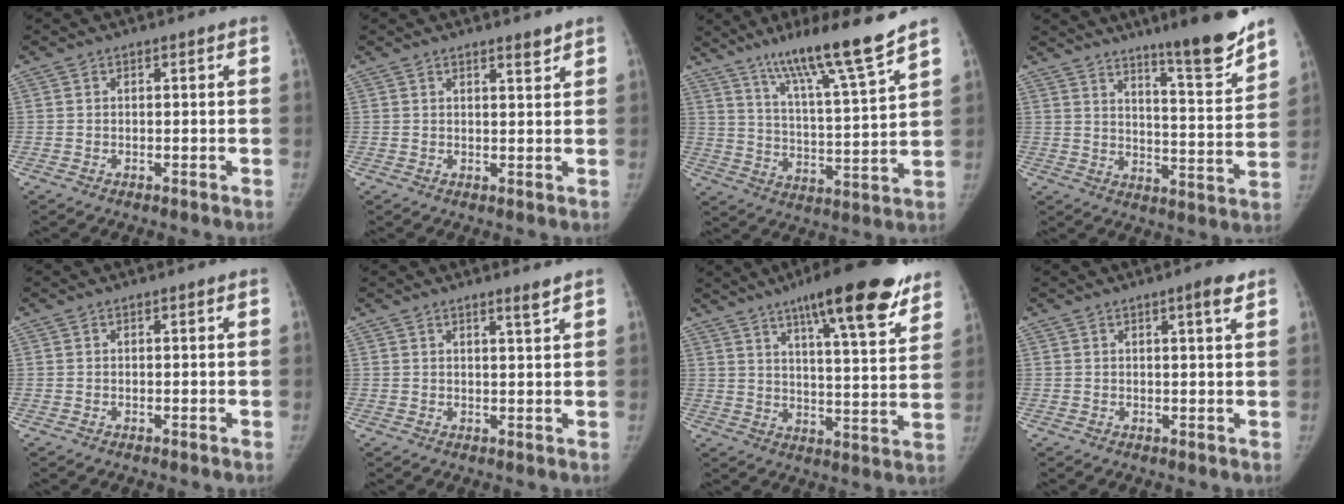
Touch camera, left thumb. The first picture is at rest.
{"total": 2.0, "force": [1.7, 0.1, 1.0], "torque": [-0.012, -0.016, 0.027]}
{"total": 15.4, "force": [11.6, -0.1, 10.0], "torque": [-0.156, -0.071, 0.196]}
{"total": 14.4, "force": [11.1, 0.9, 9.0], "torque": [-0.113, -0.082, 0.171]}
{"total": 0.0}
{"total": 2.2, "force": [1.7, -0.4, 1.3], "torque": [-0.020, -0.019, 0.029]}
{"total": 20.7, "force": [13.6, 4.3, 15.0], "torque": [-0.194, -0.048, 0.197]}
{"total": 3.0, "force": [1.8, 0.2, 2.4], "torque": [-0.037, -0.010, 0.025]}